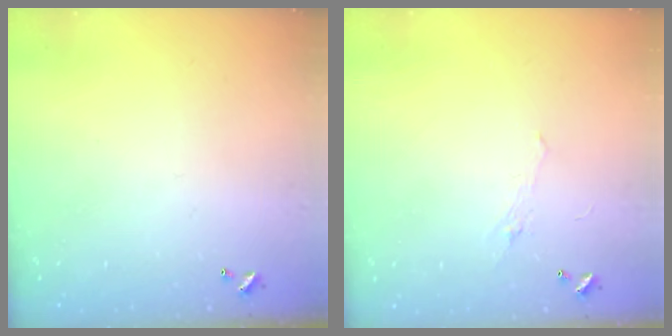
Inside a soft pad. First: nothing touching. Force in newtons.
{"total": 0.9, "press": 0.5, "slide": 0.7}